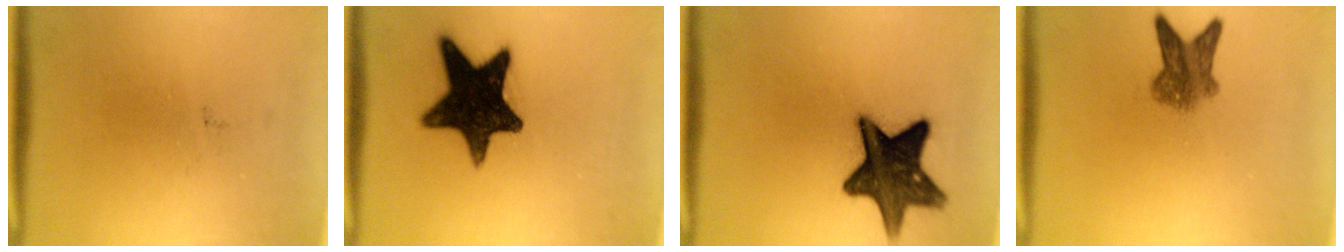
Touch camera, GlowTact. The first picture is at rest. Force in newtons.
{"total": 16.1}
{"total": 13.7}
{"total": 5.0}